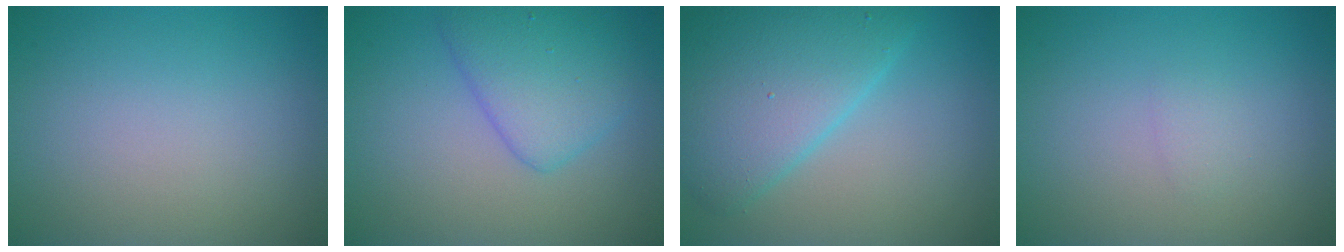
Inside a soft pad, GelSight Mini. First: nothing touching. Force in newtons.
{"total": 3.1, "press": 3.1, "slide": 0.1}
{"total": 7.2, "press": 7.2, "slide": 0.2}
{"total": 0.7, "press": 0.7, "slide": 0.0}